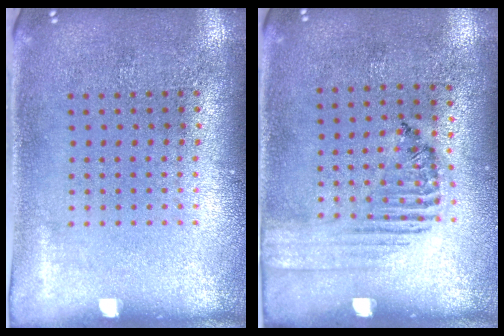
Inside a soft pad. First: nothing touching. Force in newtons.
{"total": 1.6, "press": 1.2, "slide": 1.0}